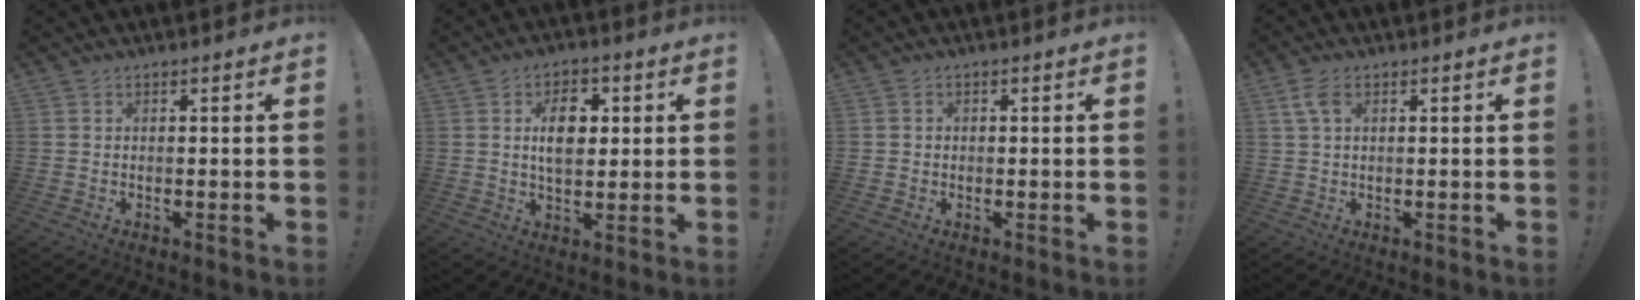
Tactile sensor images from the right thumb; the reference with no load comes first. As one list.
[{"total": 9.5, "force": [2.0, 6.5, 6.6], "torque": [-0.100, 0.010, 0.036]}, {"total": 1.4, "force": [-0.3, 1.3, 0.2], "torque": [-0.001, 0.003, -0.007]}, {"total": 4.2, "force": [1.5, 2.2, 3.3], "torque": [-0.070, 0.009, 0.029]}]